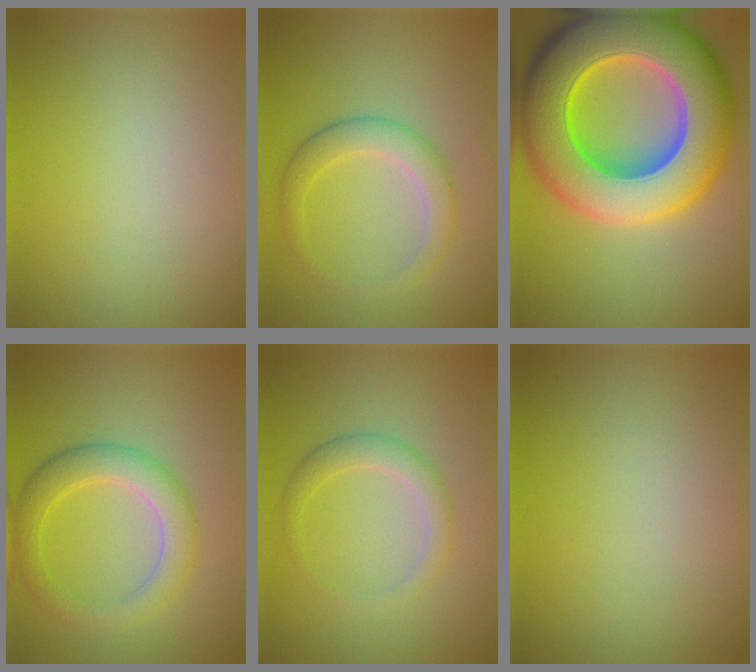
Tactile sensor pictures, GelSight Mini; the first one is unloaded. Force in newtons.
{"total": 2.9, "press": 2.9, "slide": 0.1}
{"total": 16.4, "press": 16.4, "slide": 0.6}
{"total": 4.0, "press": 4.0, "slide": 0.3}
{"total": 2.2, "press": 2.2, "slide": 0.2}
{"total": 0.0}